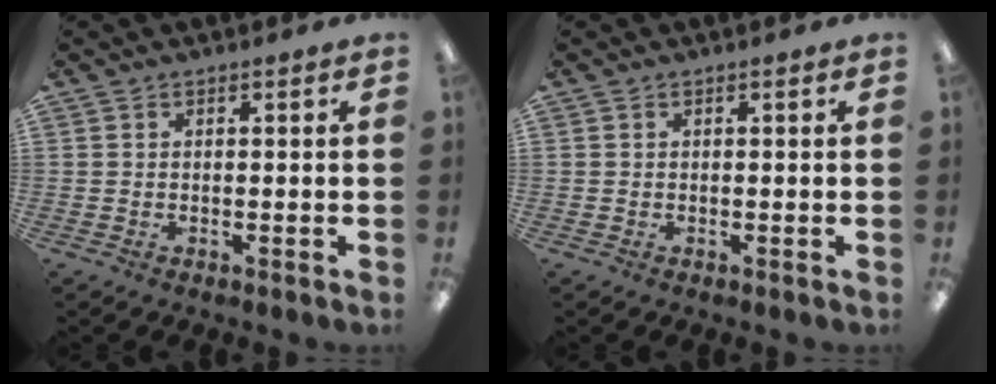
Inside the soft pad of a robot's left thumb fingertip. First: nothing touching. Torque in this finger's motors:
{"motor_torque": [-0.07, 0.03, -0.06, 0.05, 0.00]}